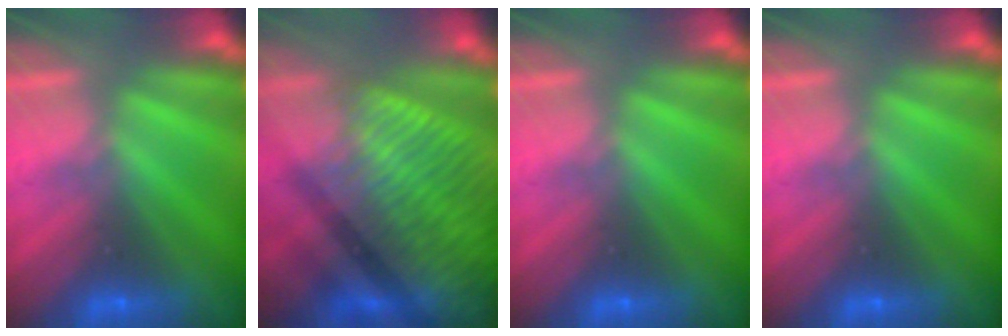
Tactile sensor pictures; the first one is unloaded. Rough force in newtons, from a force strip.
{"total": 3.4}
{"total": 0.0}
{"total": 0.0}